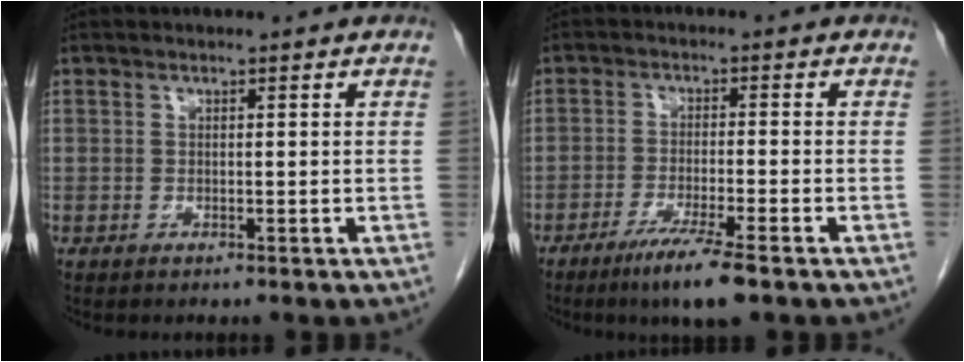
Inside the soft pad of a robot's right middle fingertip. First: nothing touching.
{"total": 7.0, "force": [-4.6, -0.1, 5.3], "torque": [-0.094, -0.019, -0.080]}